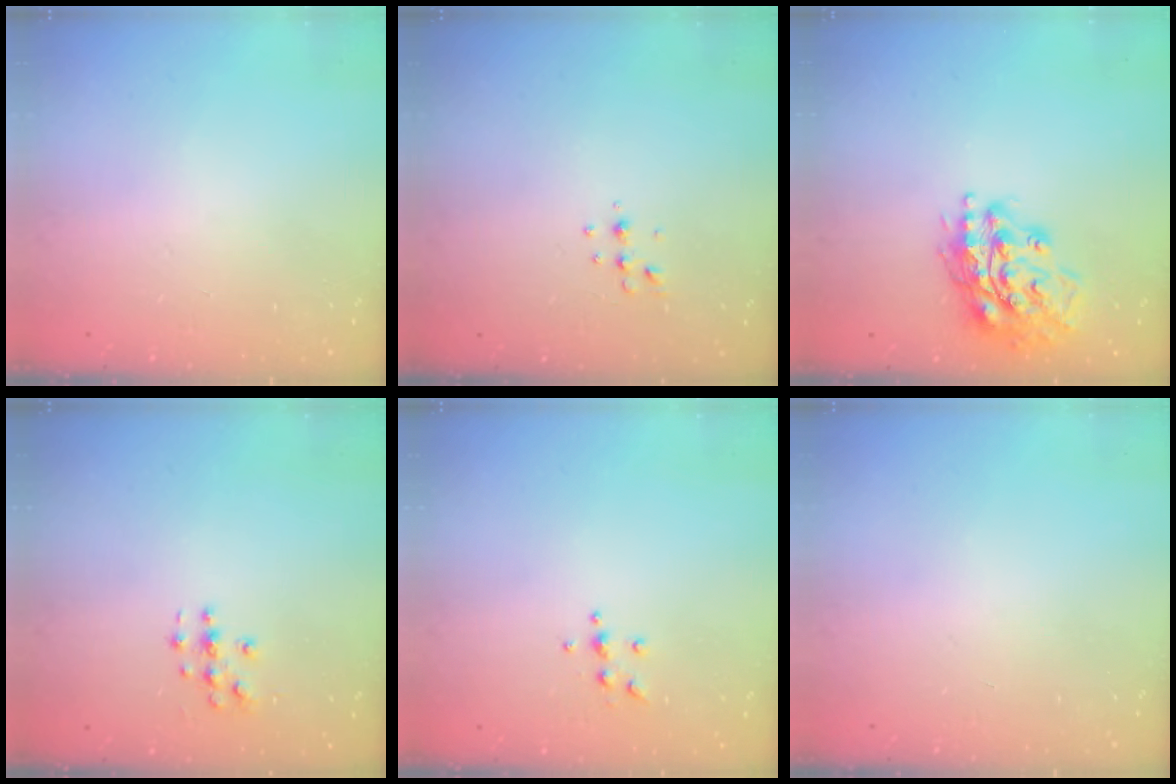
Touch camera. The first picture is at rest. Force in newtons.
{"total": 3.8, "press": 3.6, "slide": 1.4}
{"total": 18.0, "press": 17.8, "slide": 2.5}
{"total": 3.1, "press": 3.1, "slide": 0.2}
{"total": 4.9, "press": 4.9, "slide": 0.7}
{"total": 0.0}